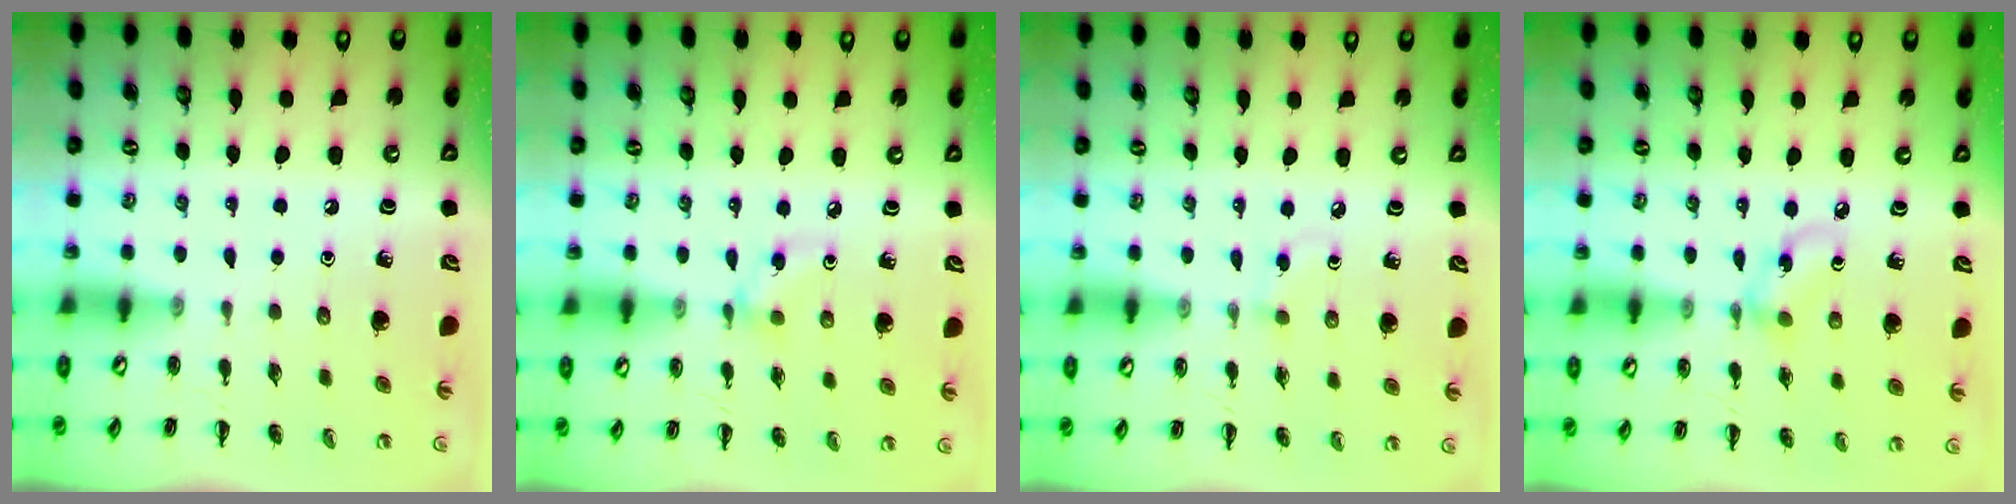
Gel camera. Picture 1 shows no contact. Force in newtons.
{"total": 3.5, "press": 3.3, "slide": 1.2}
{"total": 2.6, "press": 2.4, "slide": 1.2}
{"total": 4.8, "press": 4.8, "slide": 0.6}